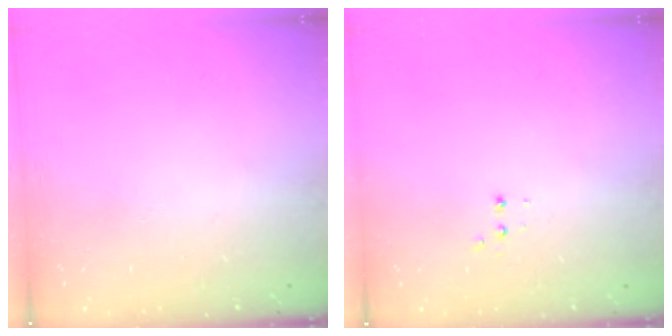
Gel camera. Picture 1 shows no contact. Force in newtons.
{"total": 2.4, "press": 2.2, "slide": 0.9}